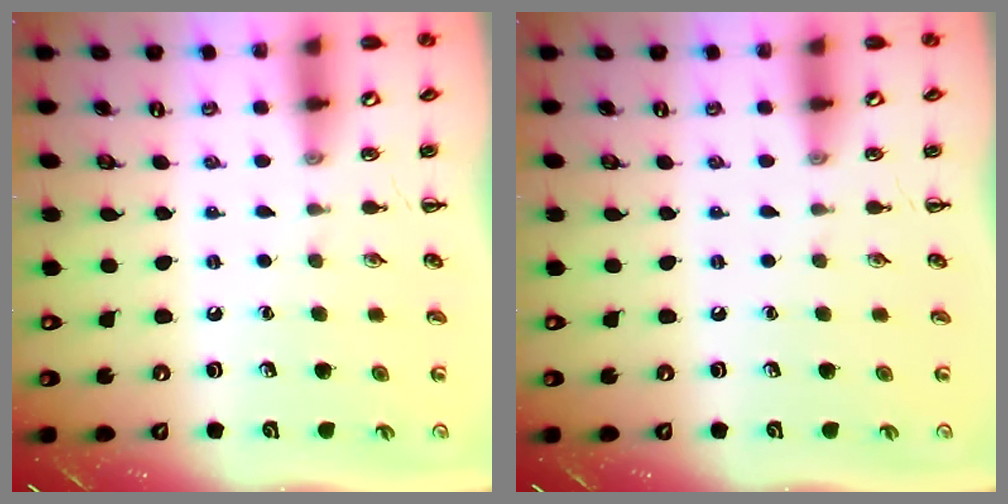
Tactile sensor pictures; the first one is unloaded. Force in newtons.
{"total": 0.0}